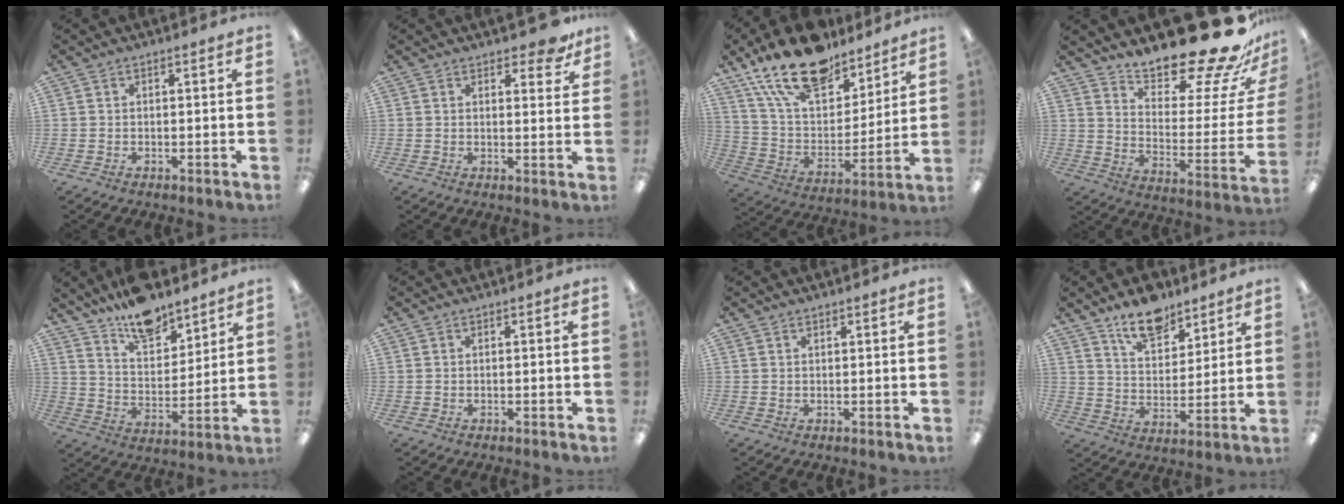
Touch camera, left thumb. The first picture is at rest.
{"total": 4.9, "force": [3.8, 1.9, 2.3], "torque": [-0.013, -0.024, 0.063]}
{"total": 20.5, "force": [15.6, 9.1, 9.7], "torque": [-0.184, -0.088, 0.279]}
{"total": 23.1, "force": [19.2, 4.7, 11.9], "torque": [-0.149, -0.155, 0.308]}
{"total": 12.3, "force": [10.6, 4.7, 4.0], "torque": [-0.066, -0.071, 0.195]}
{"total": 0.0}
{"total": 0.5, "force": [0.5, 0.1, 0.1], "torque": [-0.004, 0.000, 0.010]}
{"total": 11.8, "force": [9.4, 5.4, 4.8], "torque": [-0.066, -0.056, 0.169]}